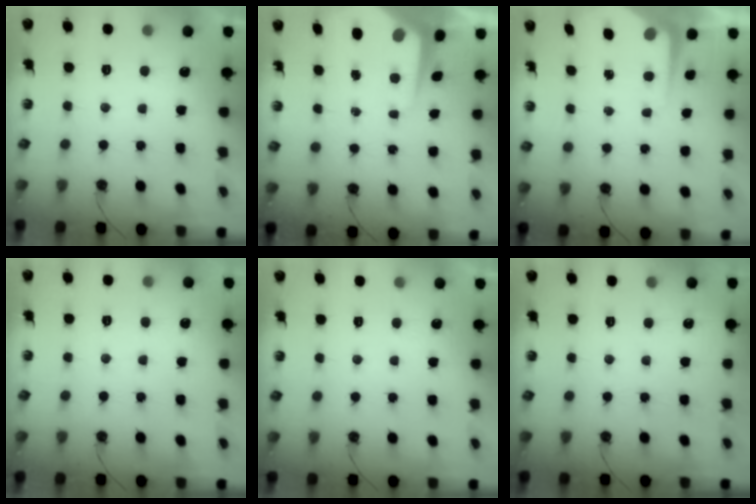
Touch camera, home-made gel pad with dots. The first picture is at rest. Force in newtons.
{"total": 8.3, "press": 8.3, "slide": 0.4}
{"total": 6.7, "press": 6.7, "slide": 0.2}
{"total": 2.8, "press": 2.8, "slide": 0.5}
{"total": 0.0}
{"total": 0.0}